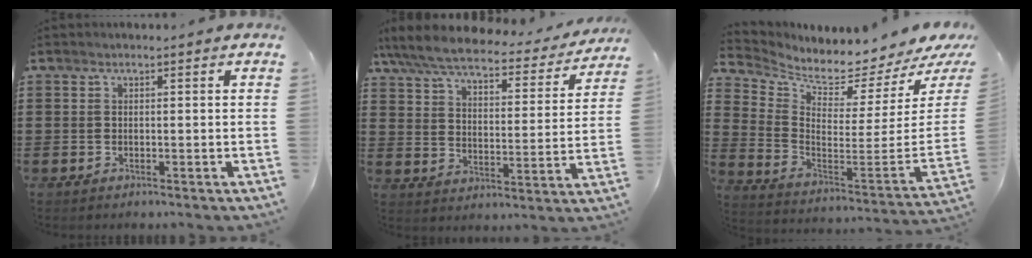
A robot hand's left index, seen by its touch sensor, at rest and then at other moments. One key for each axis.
{"total": 6.5, "fx": 5.8, "fy": 1.0, "fz": 2.8, "tx": -0.080, "ty": -0.036, "tz": 0.100}
{"total": 2.8, "fx": 2.7, "fy": 0.3, "fz": 0.8, "tx": -0.034, "ty": -0.064, "tz": 0.034}